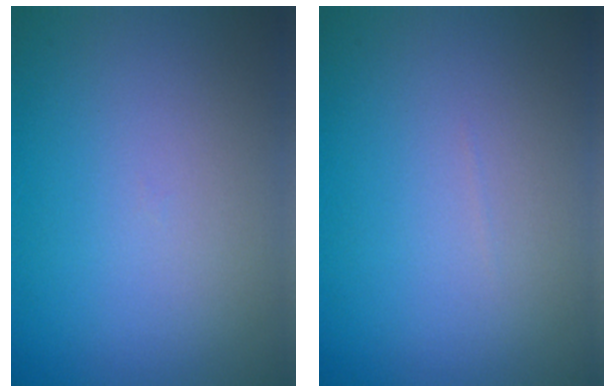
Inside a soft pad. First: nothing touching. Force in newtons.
{"total": 0.0}